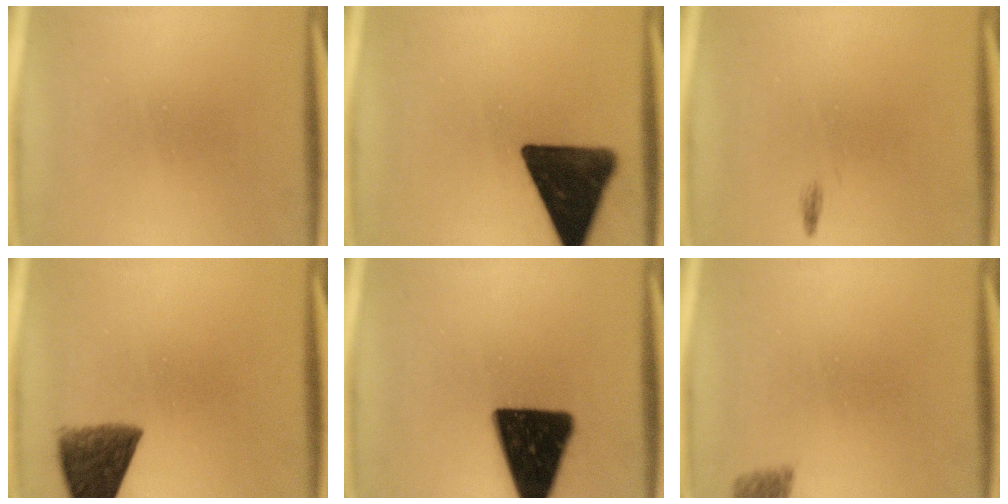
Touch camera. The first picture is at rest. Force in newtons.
{"total": 16.7}
{"total": 0.5}
{"total": 9.1}
{"total": 18.5}
{"total": 2.7}